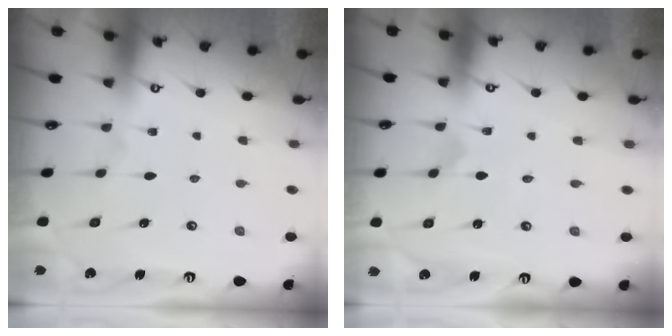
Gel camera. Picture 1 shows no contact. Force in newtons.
{"total": 0.0}